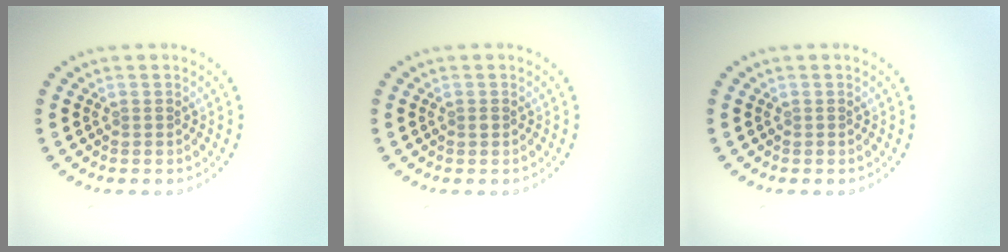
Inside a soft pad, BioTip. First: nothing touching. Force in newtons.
{"total": 0.5, "press": 0.5, "slide": 0.1}
{"total": 0.0}